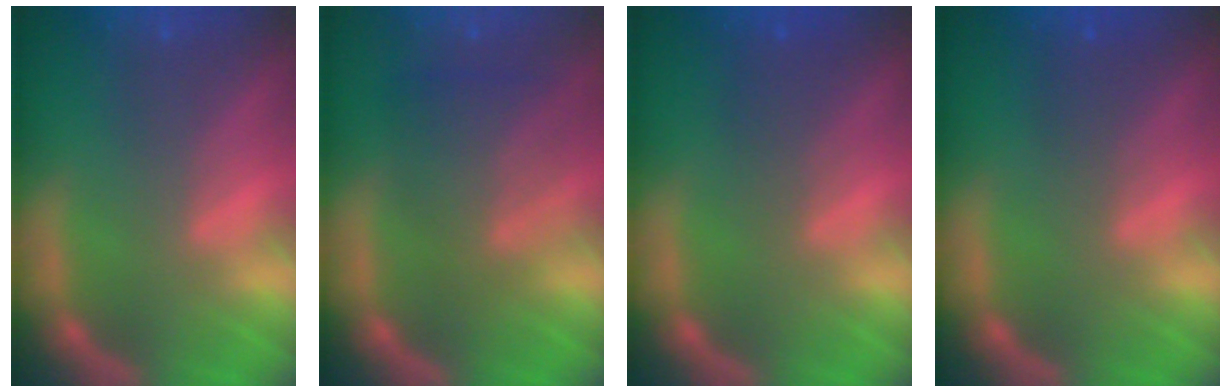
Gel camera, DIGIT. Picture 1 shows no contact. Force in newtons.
{"total": 5.0}
{"total": 2.0}
{"total": 1.5}